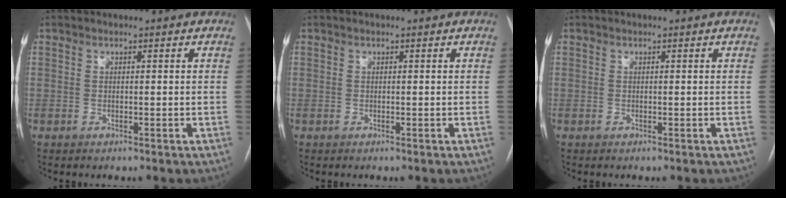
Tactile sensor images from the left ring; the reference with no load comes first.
{"total": 0.0}
{"total": 0.0}